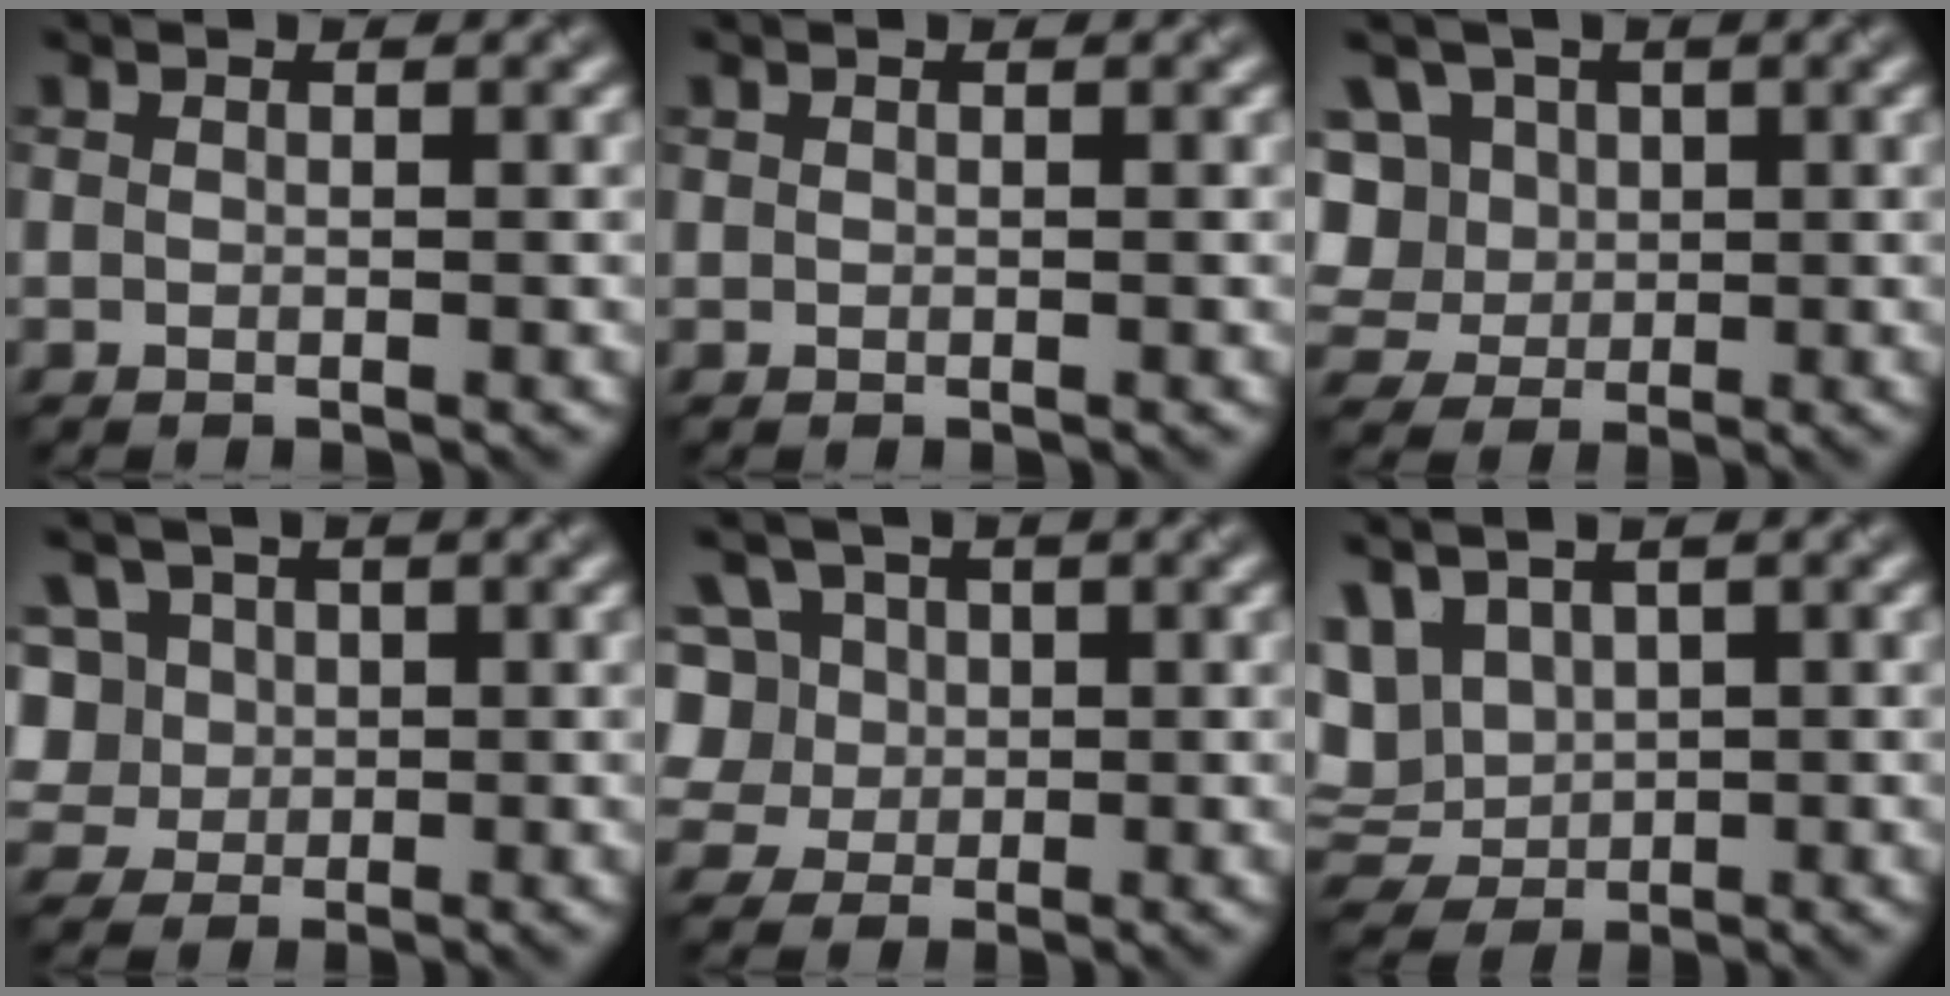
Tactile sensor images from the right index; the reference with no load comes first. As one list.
[{"total": 0.0}, {"total": 9.3, "force": [2.9, 7.9, 4.0], "torque": [-0.091, 0.040, 0.027]}, {"total": 7.2, "force": [2.3, 6.0, 3.2], "torque": [-0.066, 0.030, 0.019]}, {"total": 8.4, "force": [3.0, 7.0, 3.7], "torque": [-0.076, 0.037, 0.028]}, {"total": 5.7, "force": [2.4, 4.0, 3.4], "torque": [-0.099, 0.017, 0.059]}]